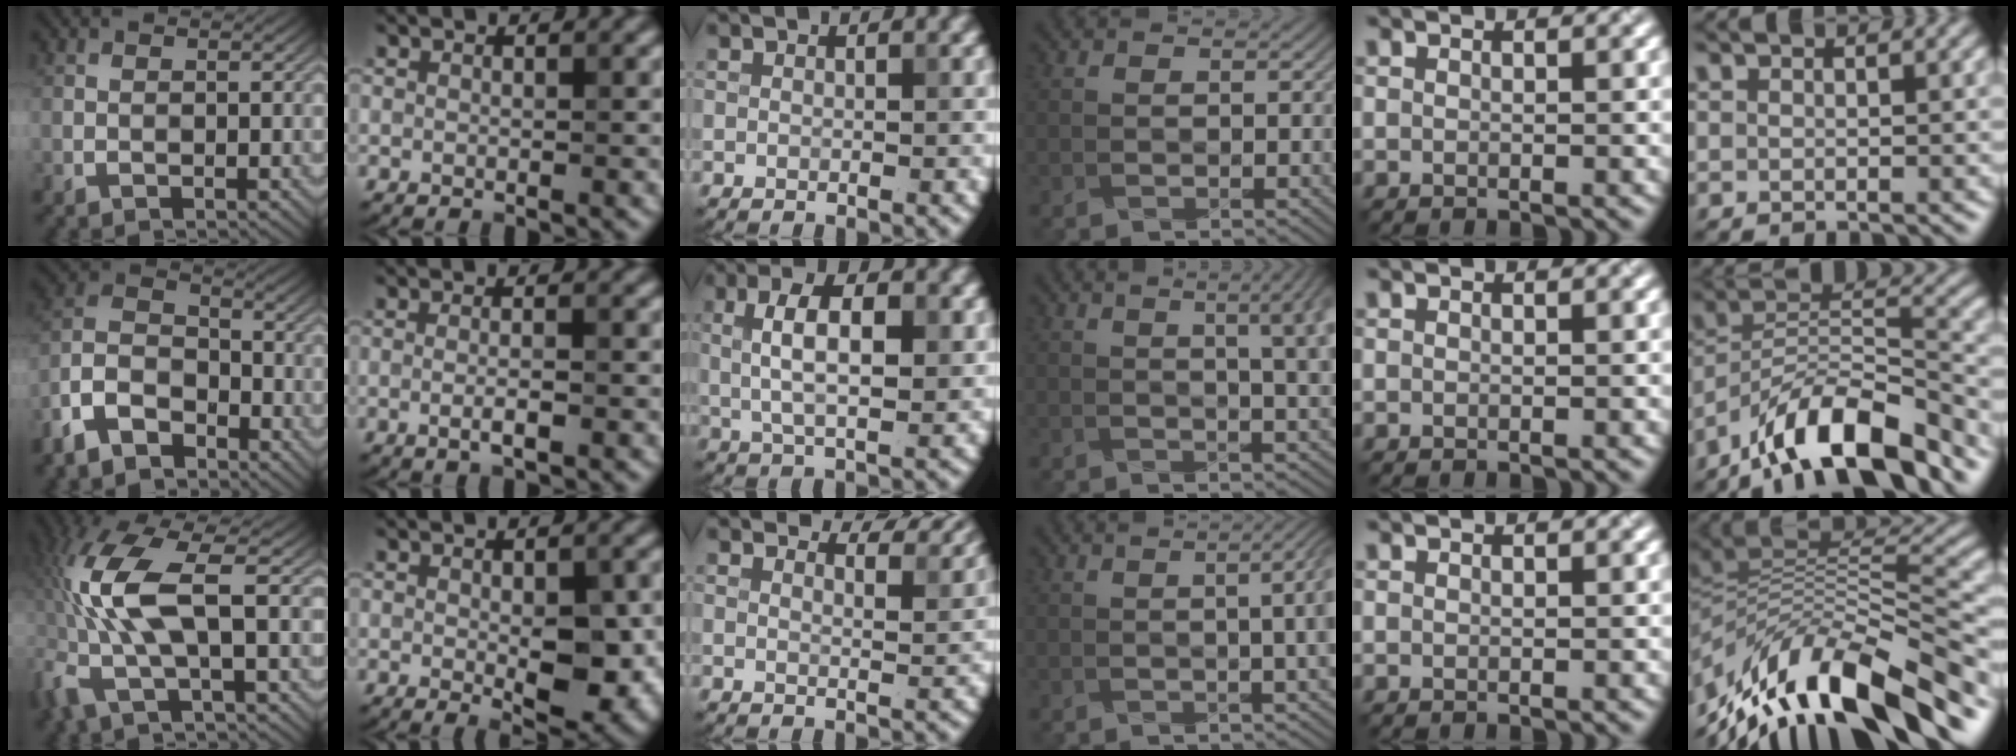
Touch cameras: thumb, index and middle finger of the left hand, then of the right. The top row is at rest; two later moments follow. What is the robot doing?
{"motion": "wrap", "object": "scarf"}